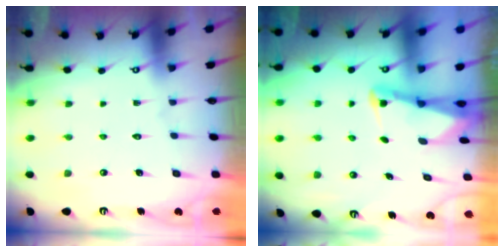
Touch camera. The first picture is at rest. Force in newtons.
{"total": 2.5, "press": 2.5, "slide": 0.4}